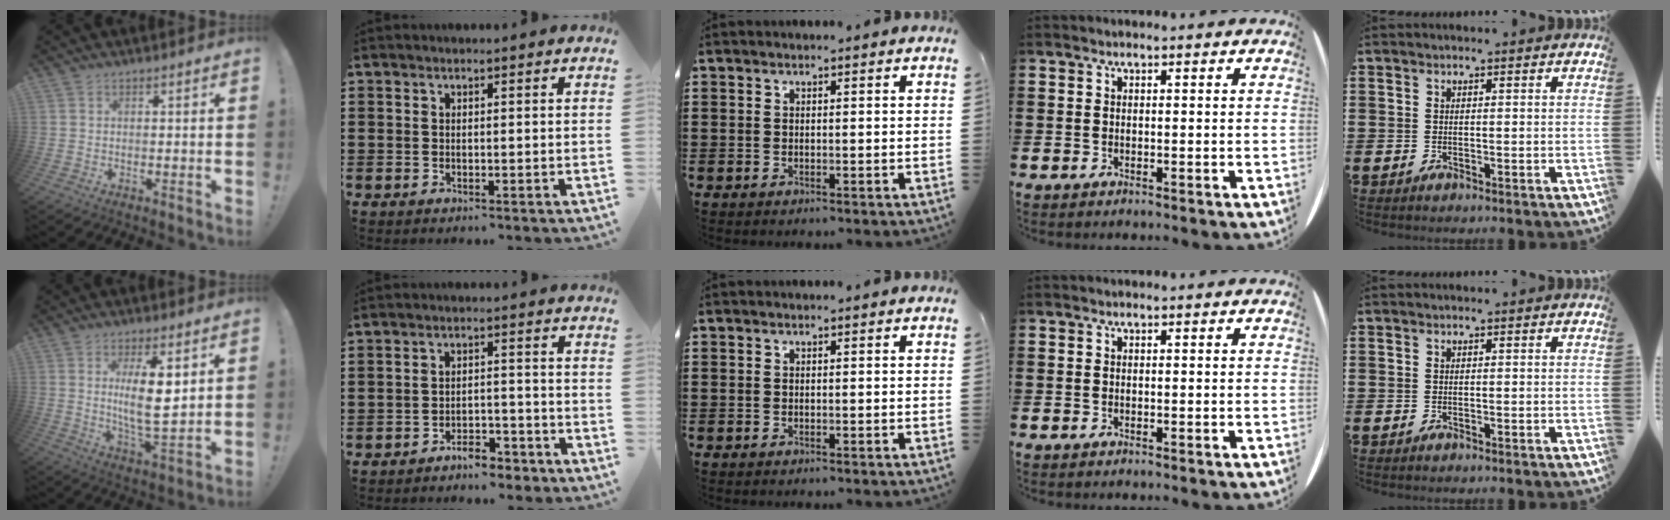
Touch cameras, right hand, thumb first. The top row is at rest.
{"thumb": {"total": 11.6, "force": [2.5, 3.3, 10.9], "torque": [-0.188, -0.019, 0.036]}, "index": {"total": 4.1, "force": [-3.9, 0.8, 0.7], "torque": [-0.012, 0.009, -0.079]}}